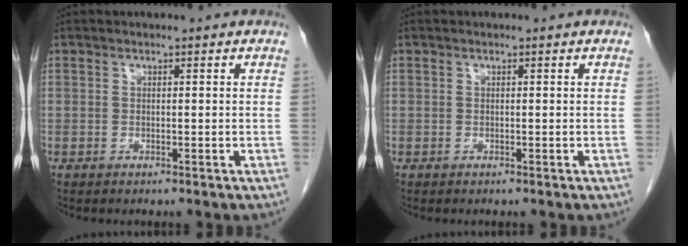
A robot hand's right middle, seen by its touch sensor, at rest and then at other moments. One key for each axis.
{"total": 0.0}